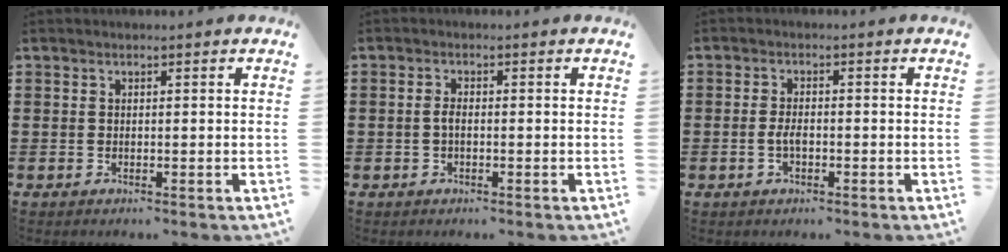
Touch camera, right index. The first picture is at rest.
{"total": 1.5, "force": [-0.3, 0.4, 1.4], "torque": [-0.035, -0.007, -0.008]}
{"total": 2.5, "force": [-0.8, 1.1, 2.2], "torque": [-0.050, -0.001, -0.016]}